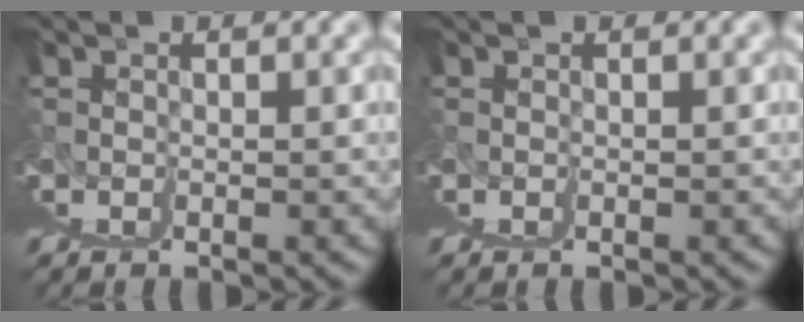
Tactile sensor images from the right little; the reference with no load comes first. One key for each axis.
{"total": 0.0}